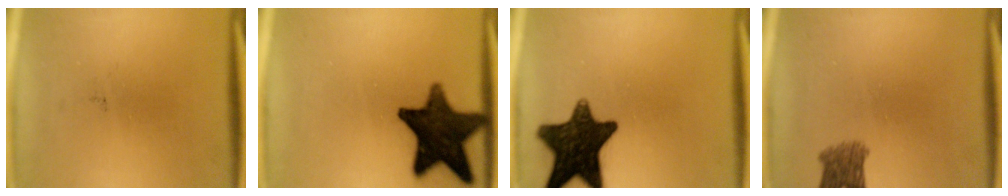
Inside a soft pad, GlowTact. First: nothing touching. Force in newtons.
{"total": 15.4}
{"total": 14.4}
{"total": 3.6}